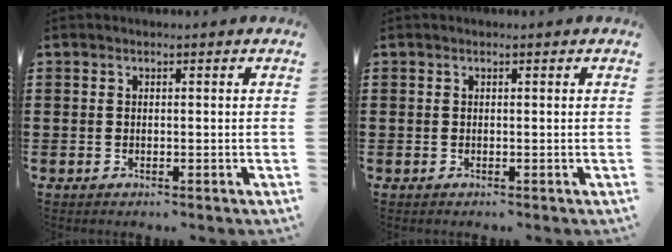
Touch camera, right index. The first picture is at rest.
{"total": 0.0}